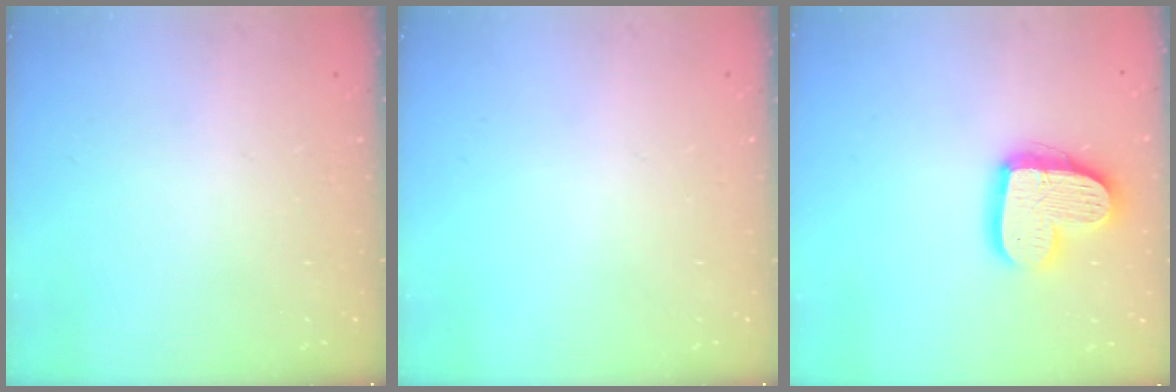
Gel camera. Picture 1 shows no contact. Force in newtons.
{"total": 0.0}
{"total": 16.2, "press": 16.2, "slide": 1.1}